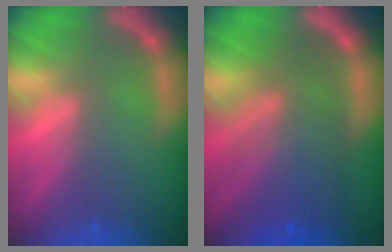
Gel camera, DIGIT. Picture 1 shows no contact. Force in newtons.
{"total": 9.1}